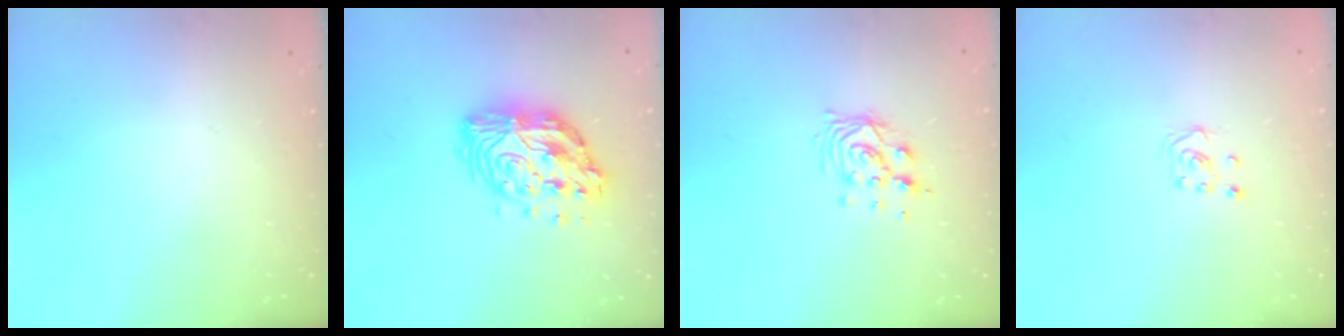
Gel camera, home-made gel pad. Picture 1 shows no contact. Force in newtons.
{"total": 15.1, "press": 15.0, "slide": 1.1}
{"total": 8.9, "press": 8.9, "slide": 0.7}
{"total": 3.2, "press": 3.2, "slide": 0.4}